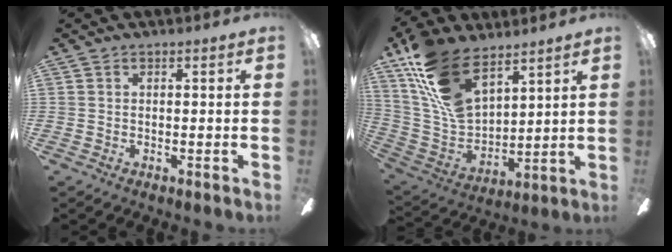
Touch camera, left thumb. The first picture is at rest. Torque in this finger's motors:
{"motor_torque": [0.46, 0.18, 1.71, -1.06, 0.58]}